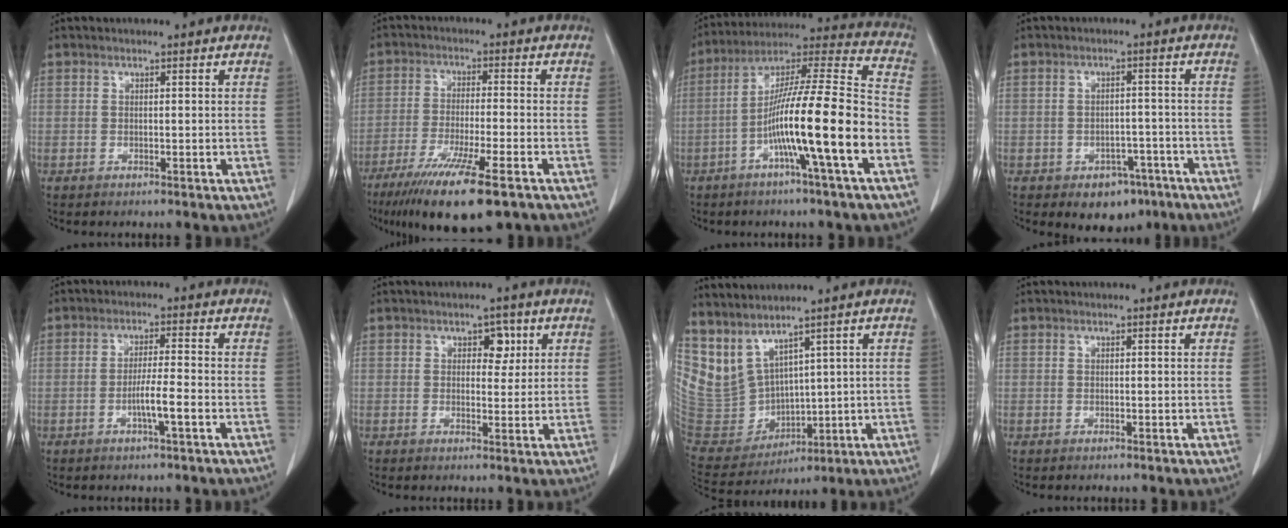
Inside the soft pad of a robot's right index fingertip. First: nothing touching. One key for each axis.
{"total": 13.9, "fx": -8.9, "fy": 1.4, "fz": 10.5, "tx": -0.180, "ty": -0.039, "tz": -0.145}
{"total": 17.9, "fx": -5.9, "fy": -0.2, "fz": 16.9, "tx": -0.284, "ty": 0.009, "tz": -0.104}
{"total": 6.2, "fx": -3.8, "fy": 3.9, "fz": 2.9, "tx": -0.029, "ty": 0.009, "tz": -0.046}
{"total": 4.2, "fx": -1.5, "fy": -0.2, "fz": 3.9, "tx": -0.068, "ty": -0.002, "tz": -0.026}
{"total": 3.1, "fx": 1.2, "fy": 2.0, "fz": 2.1, "tx": -0.022, "ty": 0.006, "tz": 0.016}
{"total": 11.9, "fx": 9.1, "fy": 4.9, "fz": 5.9, "tx": -0.144, "ty": -0.010, "tz": 0.217}
{"total": 0.0}